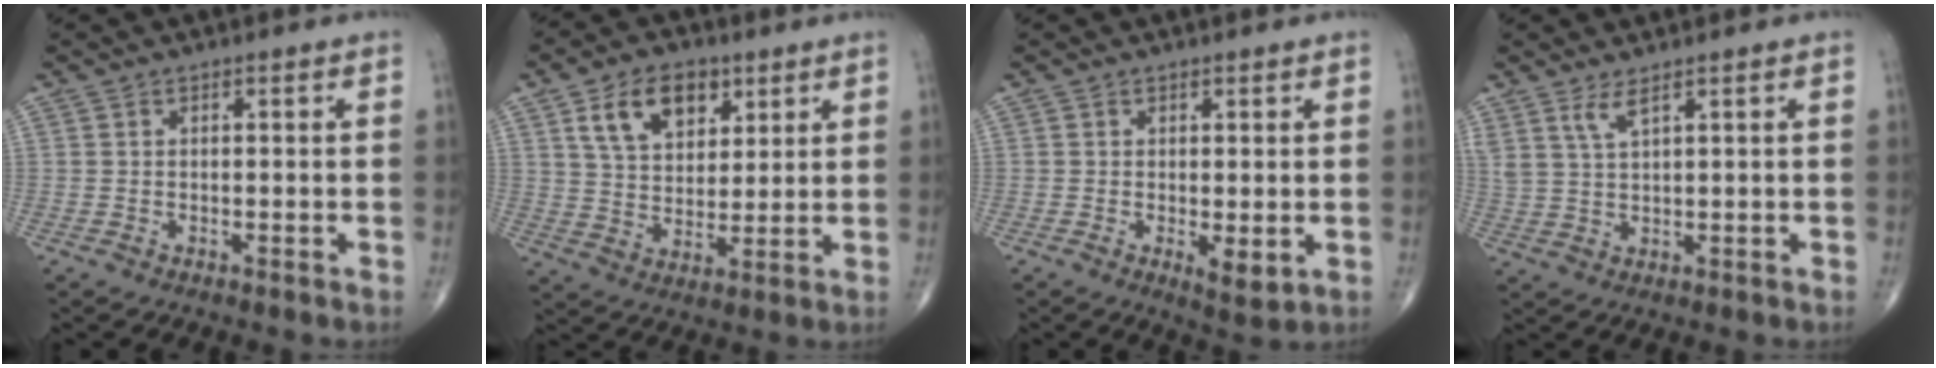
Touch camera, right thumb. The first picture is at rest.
{"total": 11.6, "force": [5.4, 7.4, 7.0], "torque": [-0.090, -0.019, 0.099]}
{"total": 3.6, "force": [-0.4, 1.4, 3.3], "torque": [-0.047, -0.013, -0.003]}
{"total": 3.5, "force": [2.3, 0.6, 2.5], "torque": [-0.059, -0.014, 0.055]}